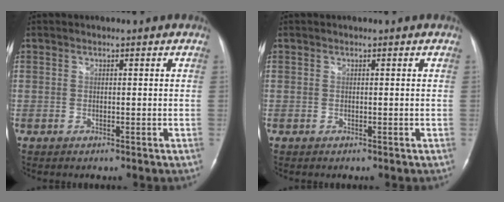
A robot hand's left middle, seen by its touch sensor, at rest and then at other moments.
{"total": 0.0}